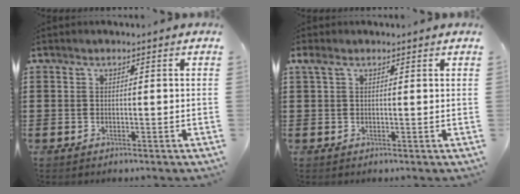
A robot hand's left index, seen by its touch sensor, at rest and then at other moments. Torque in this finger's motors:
{"motor_torque": [0.19, -0.14, 0.01, 0.00]}